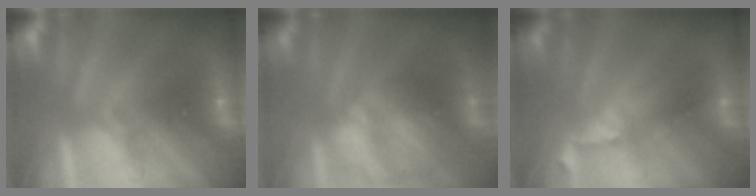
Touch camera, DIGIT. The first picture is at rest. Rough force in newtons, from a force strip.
{"total": 6.8}
{"total": 2.7}